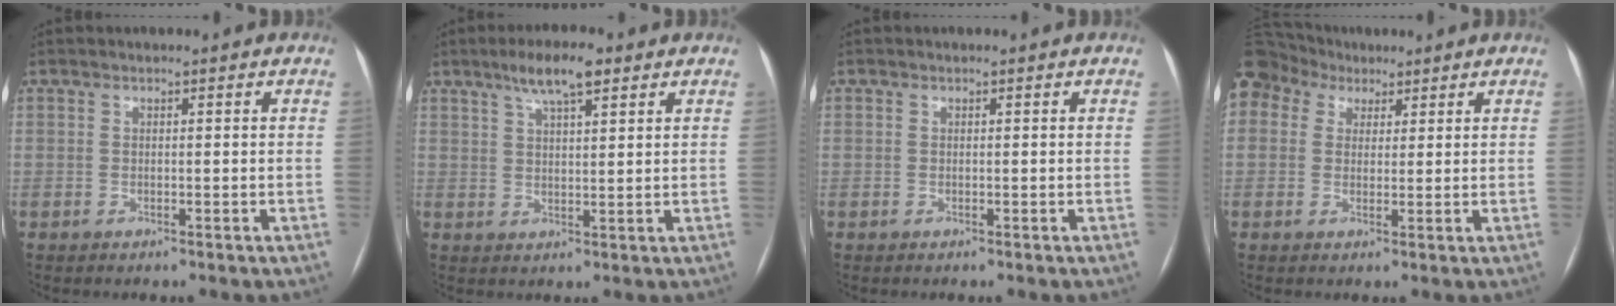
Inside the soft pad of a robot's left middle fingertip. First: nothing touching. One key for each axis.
{"total": 6.5, "fx": 4.2, "fy": 1.4, "fz": 4.8, "tx": -0.089, "ty": 0.012, "tz": 0.071}
{"total": 0.0}
{"total": 12.0, "fx": 6.9, "fy": 8.9, "fz": 4.2, "tx": -0.136, "ty": 0.063, "tz": 0.135}